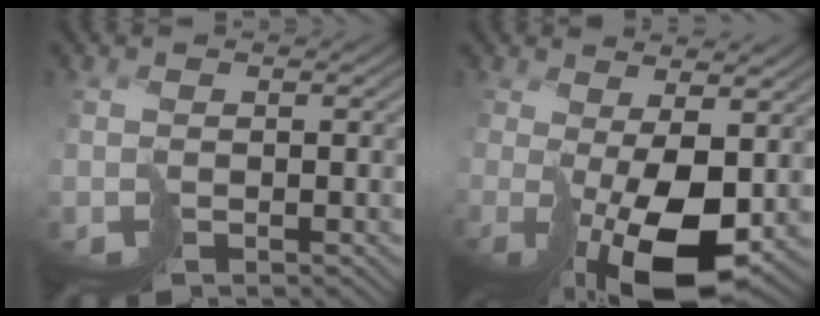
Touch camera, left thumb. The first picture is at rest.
{"total": 8.0, "force": [0.3, 2.4, 7.7], "torque": [-0.120, -0.003, 0.016]}